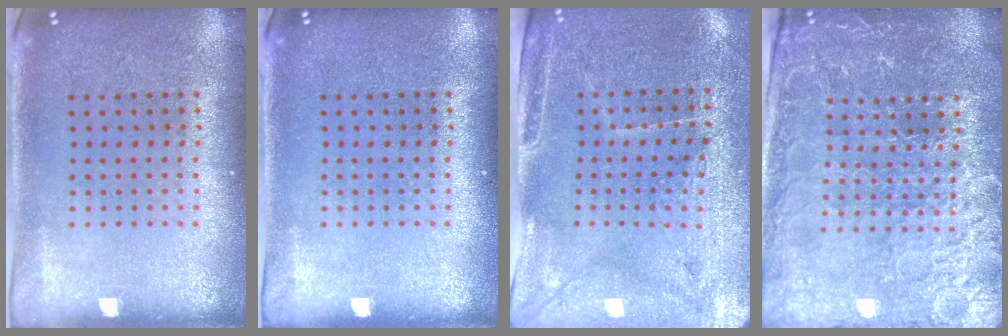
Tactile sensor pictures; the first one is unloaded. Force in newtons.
{"total": 0.0}
{"total": 3.2, "press": 2.9, "slide": 1.2}
{"total": 4.0, "press": 3.9, "slide": 1.1}